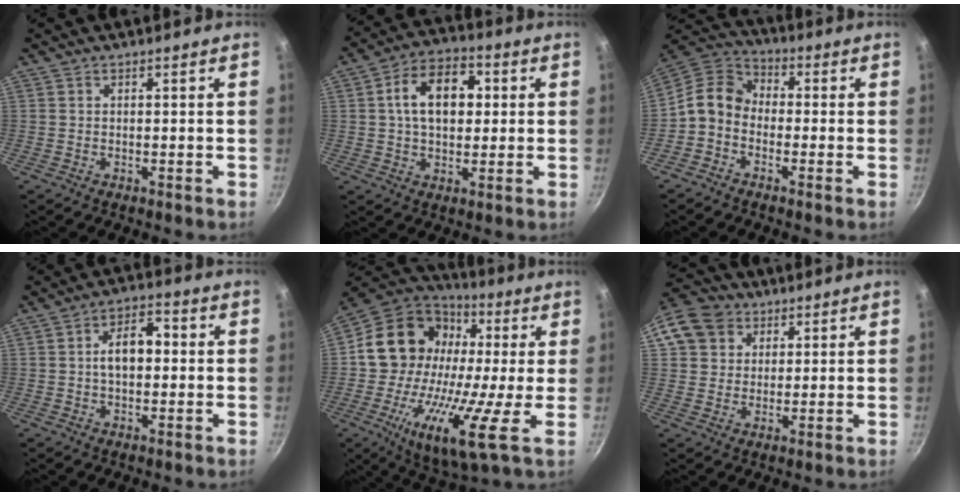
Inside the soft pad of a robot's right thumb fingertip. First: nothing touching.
{"total": 12.7, "force": [2.2, 8.4, 9.3], "torque": [-0.122, 0.017, 0.023]}
{"total": 8.5, "force": [-2.1, 6.7, 4.9], "torque": [-0.080, 0.045, -0.067]}
{"total": 7.6, "force": [0.2, 4.6, 6.0], "torque": [-0.070, 0.025, -0.005]}
{"total": 24.8, "force": [0.3, 14.0, 20.5], "torque": [-0.335, 0.017, -0.023]}
{"total": 11.6, "force": [4.4, 9.8, 4.4], "torque": [-0.070, 0.020, 0.072]}